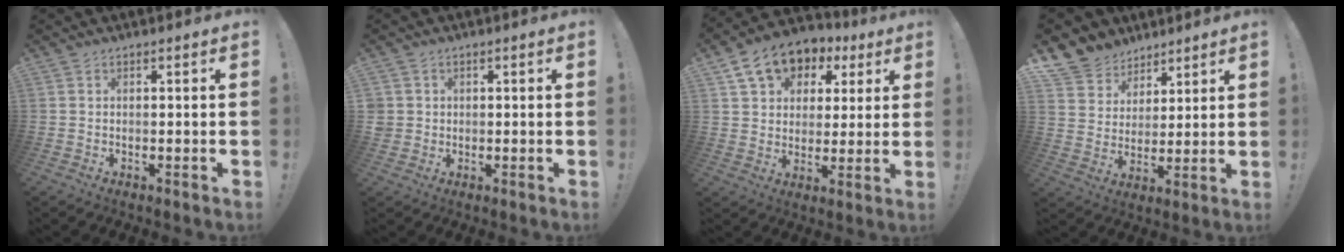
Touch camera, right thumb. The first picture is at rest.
{"total": 2.7, "force": [0.6, 2.6, 0.5], "torque": [-0.011, 0.002, 0.014]}
{"total": 12.8, "force": [6.6, 9.4, 5.7], "torque": [-0.084, -0.034, 0.126]}
{"total": 10.1, "force": [6.9, 7.1, 1.4], "torque": [-0.036, -0.054, 0.142]}